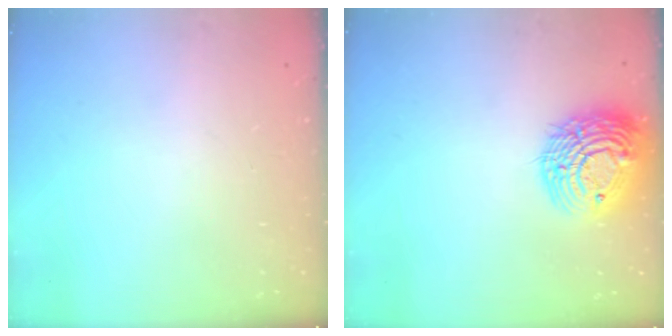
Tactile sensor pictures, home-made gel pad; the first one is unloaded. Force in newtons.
{"total": 17.1, "press": 17.1, "slide": 1.4}